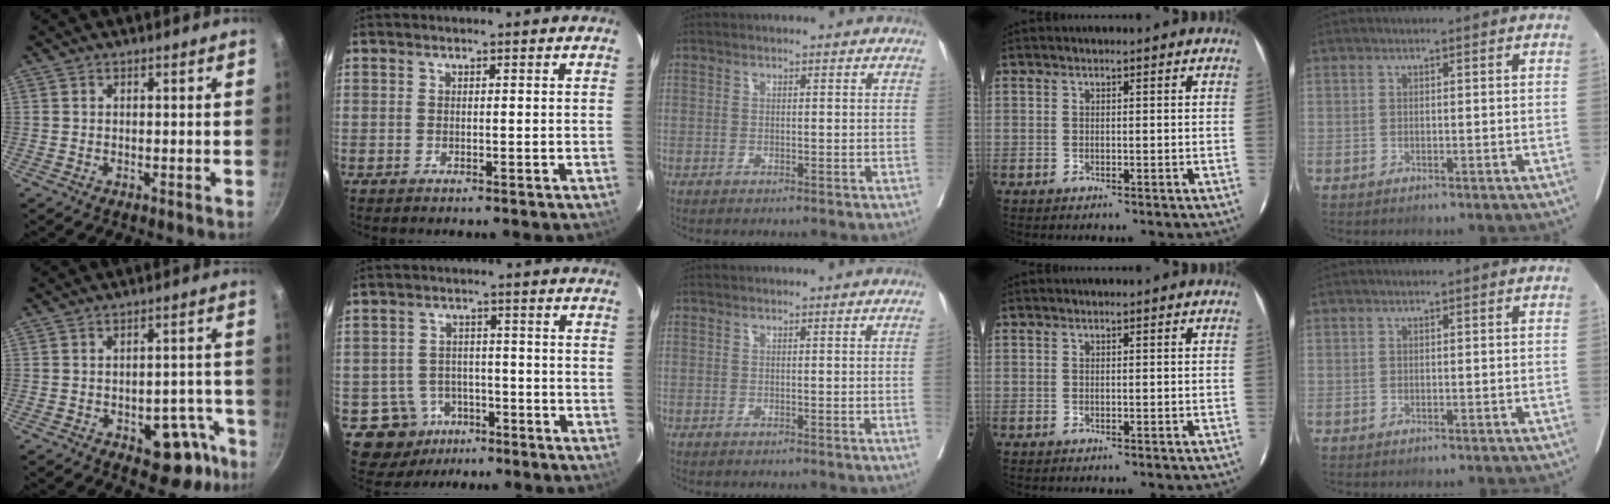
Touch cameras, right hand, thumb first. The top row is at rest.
{"thumb": {"total": 10.2, "force": [-5.2, 5.4, 6.8], "torque": [-0.051, 0.049, -0.058]}, "index": {"total": 8.7, "force": [-3.9, 7.7, 0.7], "torque": [-0.025, 0.012, -0.049]}, "middle": {"total": 0.8, "force": [-0.2, -0.1, 0.7], "torque": [-0.010, 0.000, -0.002]}}